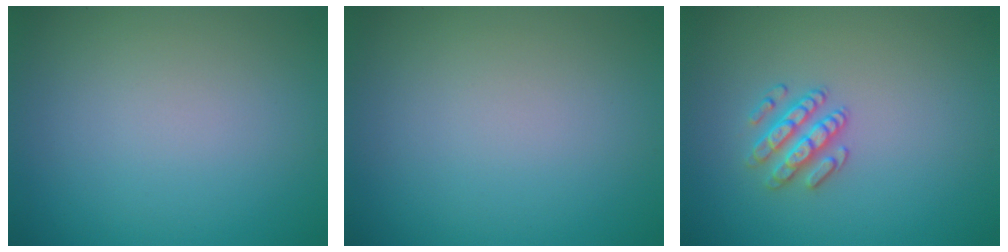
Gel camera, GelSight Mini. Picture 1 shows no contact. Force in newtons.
{"total": 0.0}
{"total": 2.5, "press": 2.4, "slide": 0.6}